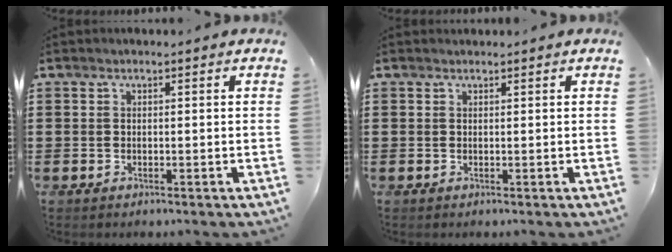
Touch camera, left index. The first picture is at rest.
{"total": 0.0}